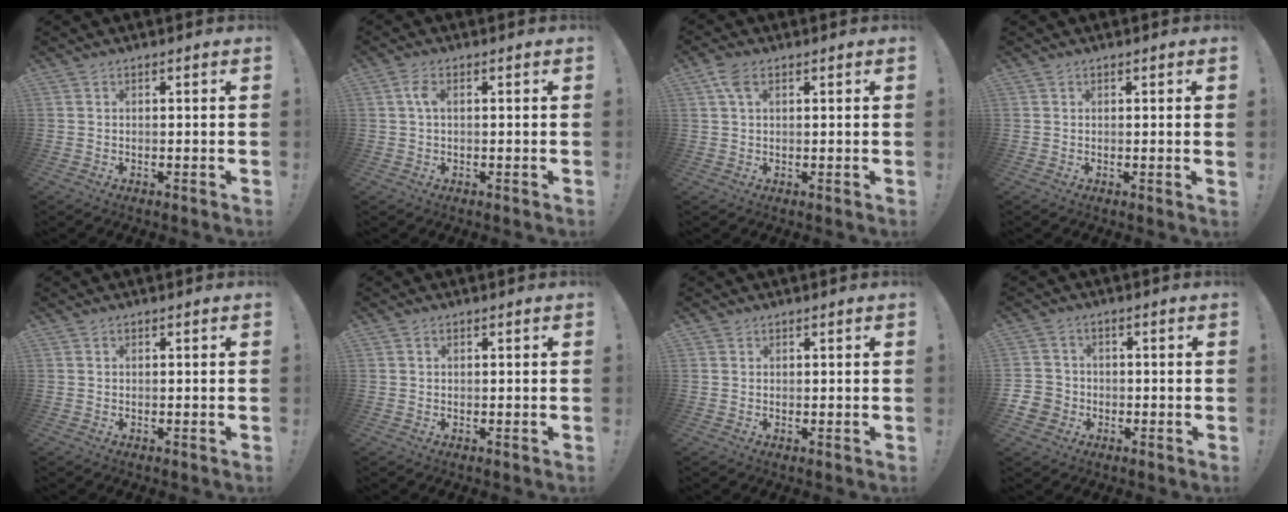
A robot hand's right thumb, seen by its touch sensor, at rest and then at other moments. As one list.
[{"total": 3.2, "force": [0.2, 1.2, 2.9], "torque": [-0.057, 0.008, 0.005]}, {"total": 4.6, "force": [1.9, 2.1, 3.6], "torque": [-0.069, 0.003, 0.035]}, {"total": 1.1, "force": [0.4, -0.5, 0.8], "torque": [-0.011, -0.002, 0.005]}, {"total": 0.0}, {"total": 0.6, "force": [0.3, 0.5, 0.1], "torque": [-0.001, 0.002, 0.006]}, {"total": 0.6, "force": [0.4, 0.4, 0.1], "torque": [0.008, -0.002, 0.007]}, {"total": 5.6, "force": [-1.8, 5.1, 1.5], "torque": [-0.039, 0.017, -0.037]}]